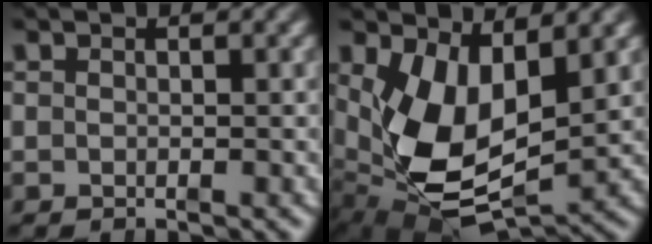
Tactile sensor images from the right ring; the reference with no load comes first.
{"total": 10.5, "force": [-0.5, 6.6, 8.2], "torque": [-0.182, -0.048, 0.018]}